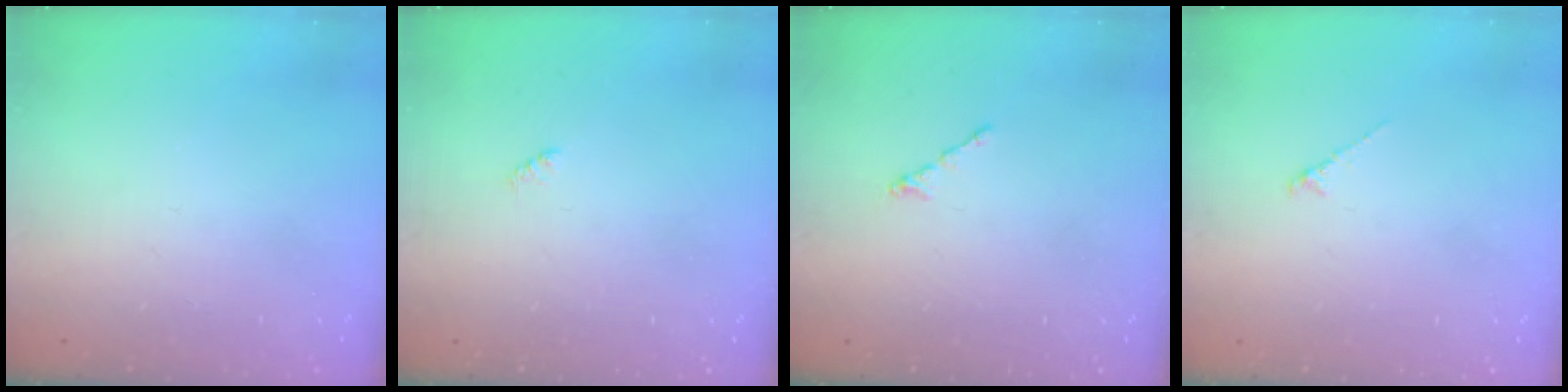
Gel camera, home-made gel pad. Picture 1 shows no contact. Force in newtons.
{"total": 1.9, "press": 1.9, "slide": 0.4}
{"total": 0.5, "press": 0.4, "slide": 0.3}
{"total": 1.2, "press": 1.1, "slide": 0.4}